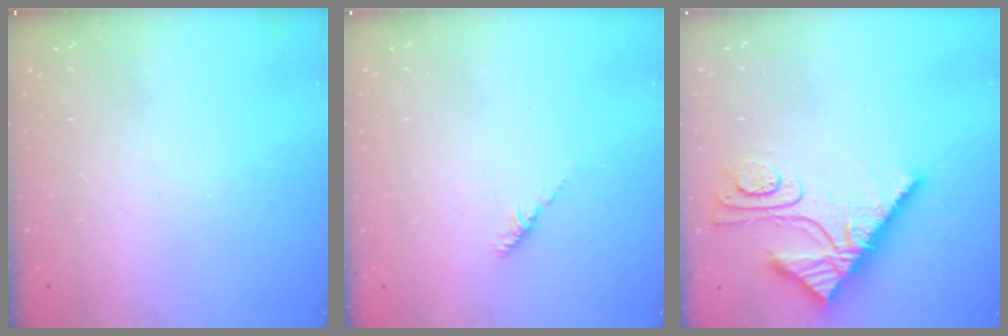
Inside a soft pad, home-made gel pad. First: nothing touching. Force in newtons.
{"total": 2.2, "press": 2.1, "slide": 0.6}
{"total": 14.1, "press": 14.1, "slide": 0.9}